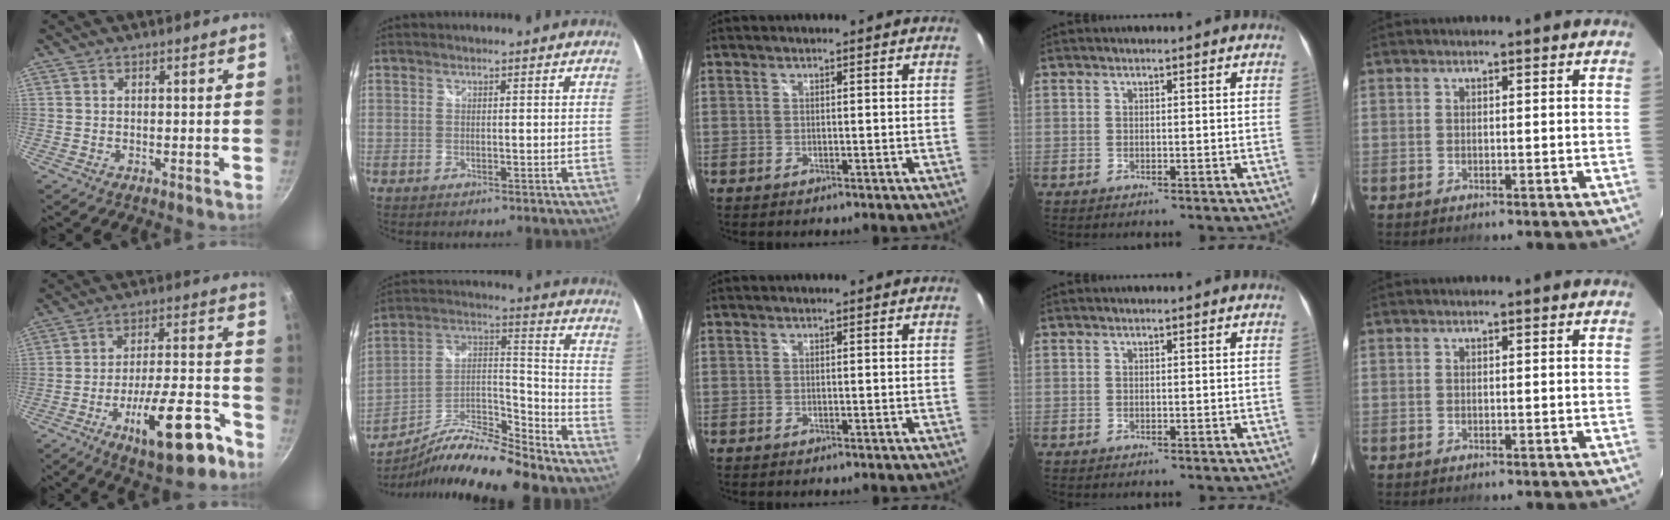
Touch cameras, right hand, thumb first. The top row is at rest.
{"thumb": {"total": 17.5, "force": [-9.5, 5.8, 13.5], "torque": [-0.177, 0.061, -0.135]}, "index": {"total": 15.4, "force": [-12.7, 1.6, 8.5], "torque": [-0.158, 0.006, -0.234]}}